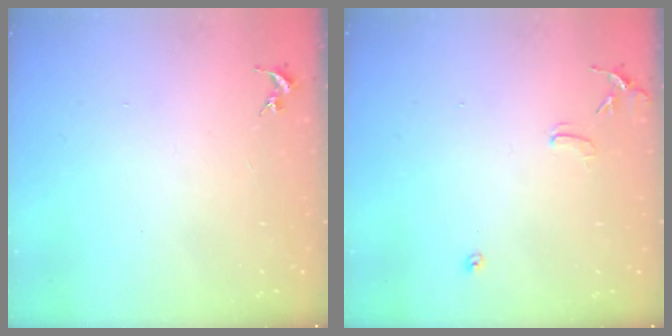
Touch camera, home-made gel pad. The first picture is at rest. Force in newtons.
{"total": 7.9, "press": 7.9, "slide": 0.8}